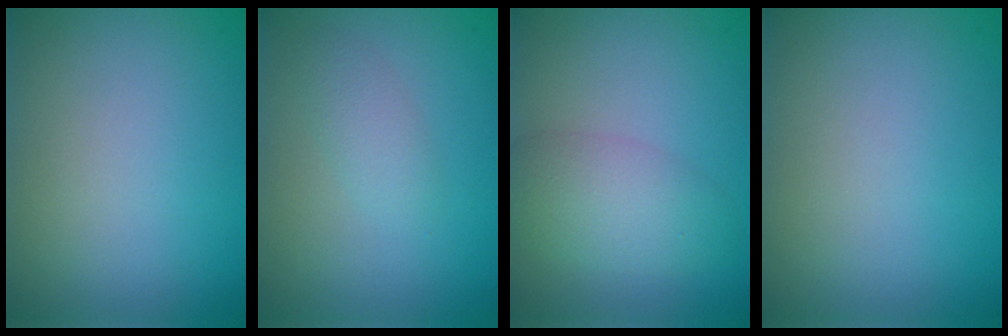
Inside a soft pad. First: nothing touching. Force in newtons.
{"total": 1.7, "press": 1.6, "slide": 0.1}
{"total": 3.9, "press": 3.9, "slide": 0.1}
{"total": 0.0}